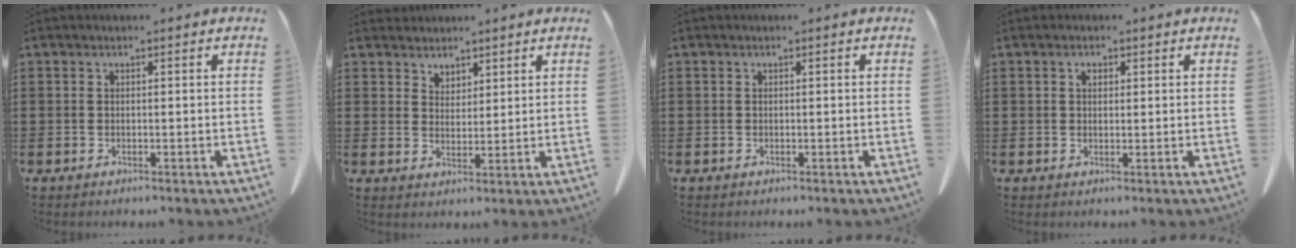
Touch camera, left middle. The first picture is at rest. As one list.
[{"total": 3.4, "force": [3.0, 1.6, -0.2], "torque": [-0.007, -0.001, 0.058]}, {"total": 0.0}, {"total": 1.3, "force": [0.7, 0.8, 0.8], "torque": [-0.009, 0.002, 0.010]}]